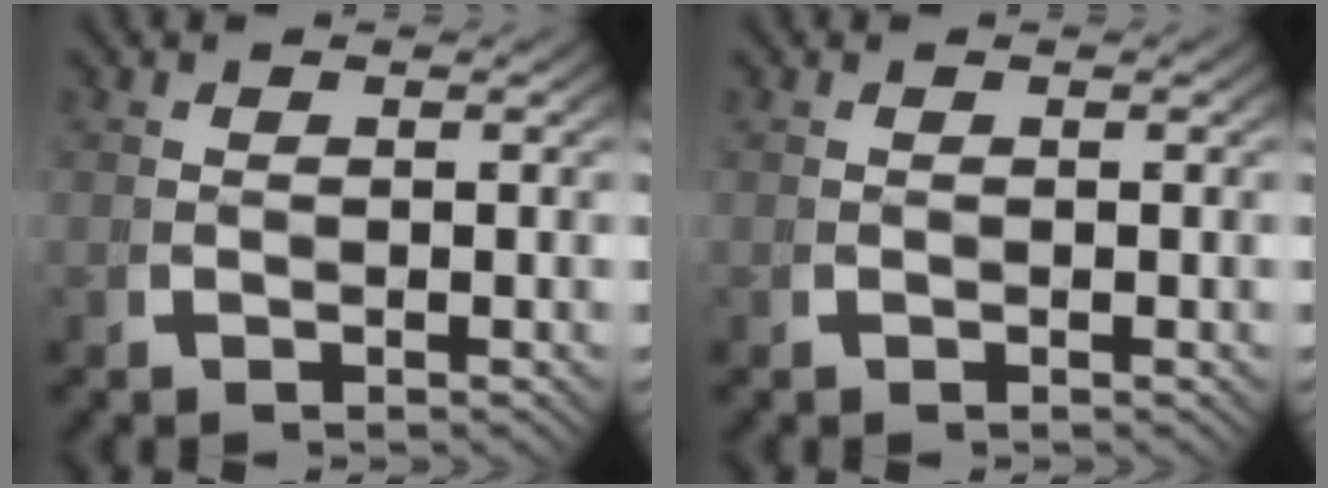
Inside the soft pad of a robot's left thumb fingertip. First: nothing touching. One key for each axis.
{"total": 0.0}